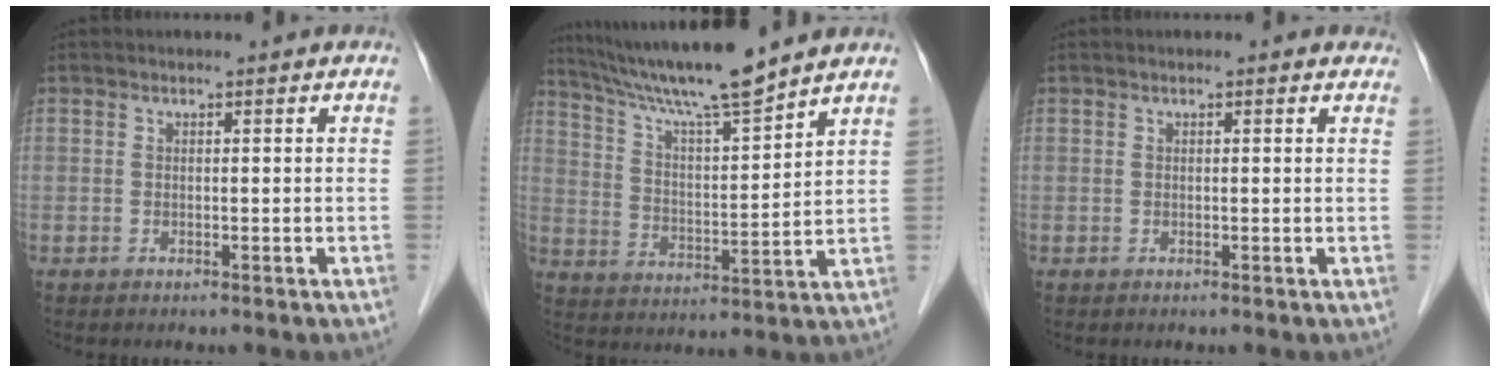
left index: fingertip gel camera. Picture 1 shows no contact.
{"total": 13.4, "force": [11.7, -1.0, 6.4], "torque": [-0.120, 0.006, 0.207]}
{"total": 1.5, "force": [1.2, 0.4, 0.9], "torque": [-0.011, 0.015, 0.011]}